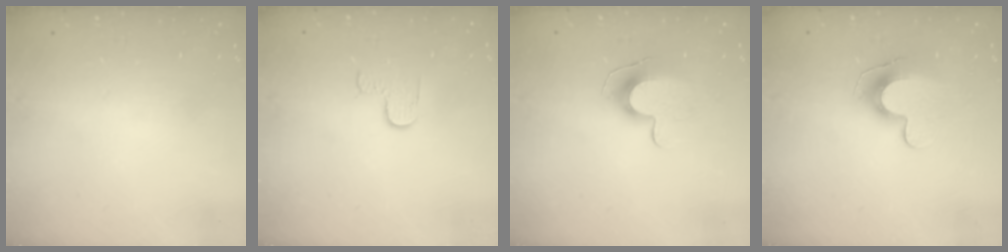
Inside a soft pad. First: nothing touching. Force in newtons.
{"total": 2.7, "press": 2.6, "slide": 0.4}
{"total": 9.4, "press": 9.4, "slide": 0.6}
{"total": 11.8, "press": 11.8, "slide": 0.6}